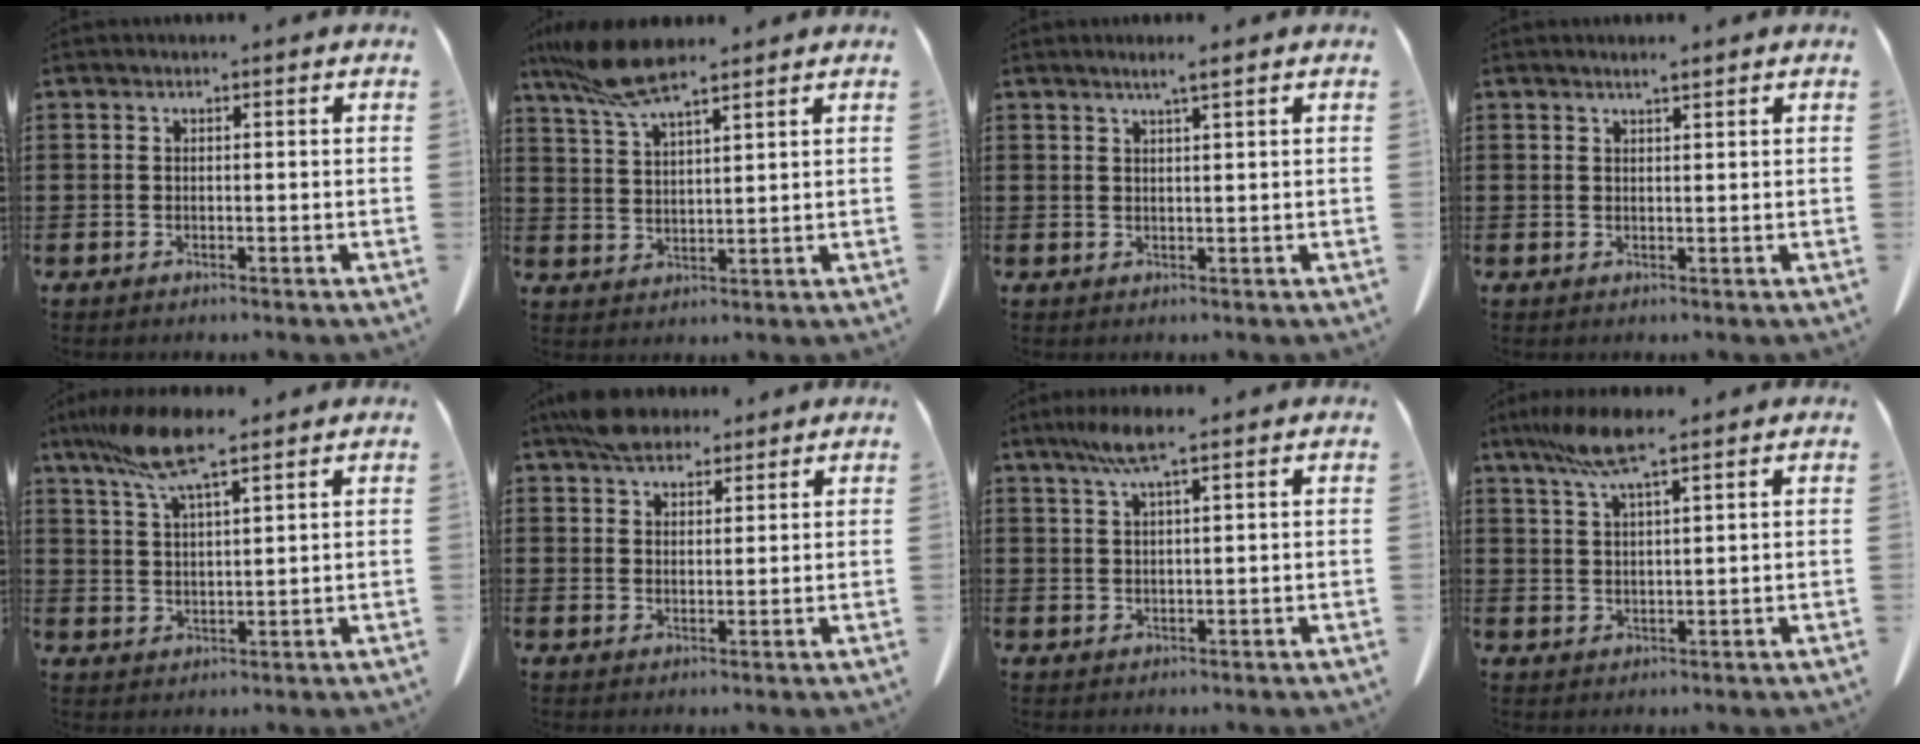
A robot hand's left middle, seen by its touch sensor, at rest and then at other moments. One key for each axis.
{"total": 8.1, "fx": 6.3, "fy": 1.4, "fz": 5.0, "tx": -0.121, "ty": -0.012, "tz": 0.114}
{"total": 1.9, "fx": 1.4, "fy": -0.3, "fz": 1.3, "tx": -0.025, "ty": -0.002, "tz": 0.026}
{"total": 1.5, "fx": 1.3, "fy": 0.0, "fz": 0.8, "tx": -0.017, "ty": -0.002, "tz": 0.024}
{"total": 9.3, "fx": 6.6, "fy": 1.4, "fz": 6.4, "tx": -0.141, "ty": -0.009, "tz": 0.119}
{"total": 5.6, "fx": 4.7, "fy": 2.3, "fz": 2.0, "tx": -0.043, "ty": -0.008, "tz": 0.090}
{"total": 5.1, "fx": 3.2, "fy": 0.5, "fz": 4.0, "tx": -0.085, "ty": 0.004, "tz": 0.055}
{"total": 7.4, "fx": 5.2, "fy": 0.8, "fz": 5.3, "tx": -0.116, "ty": -0.004, "tz": 0.093}